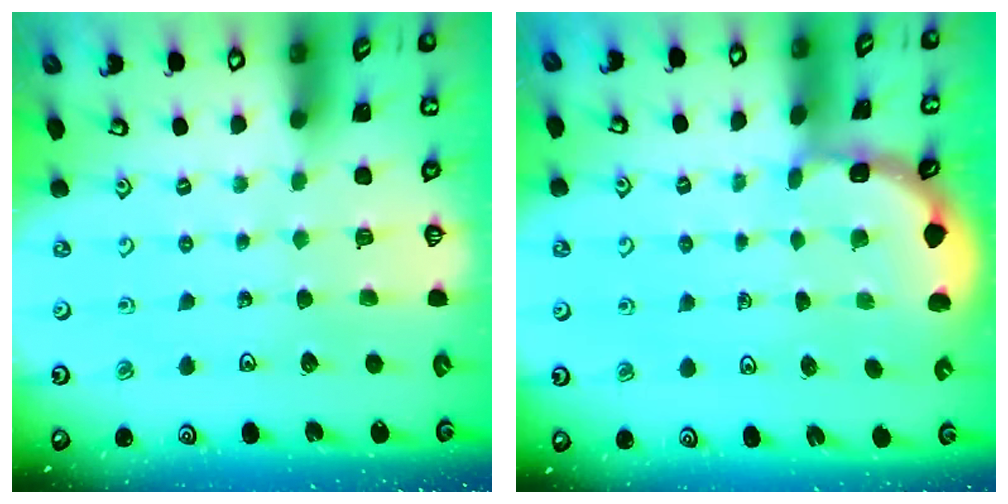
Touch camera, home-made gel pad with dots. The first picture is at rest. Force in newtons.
{"total": 1.9, "press": 1.9, "slide": 0.2}